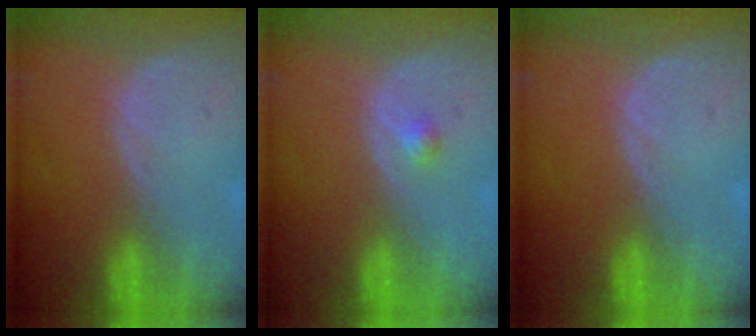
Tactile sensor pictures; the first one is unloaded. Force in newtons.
{"total": 1.3, "press": 1.1, "slide": 0.7}
{"total": 0.0}